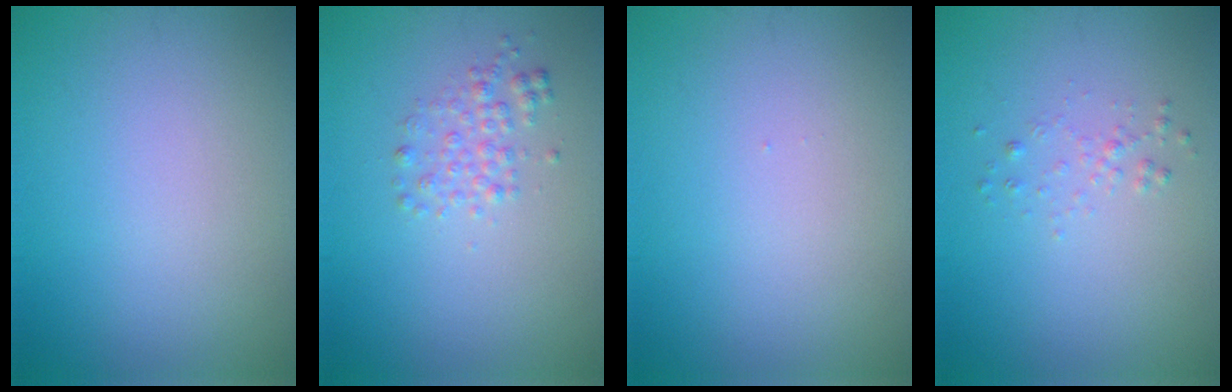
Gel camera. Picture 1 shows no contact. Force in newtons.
{"total": 1.8, "press": 1.8, "slide": 0.0}
{"total": 0.0}
{"total": 0.9, "press": 0.9, "slide": 0.0}